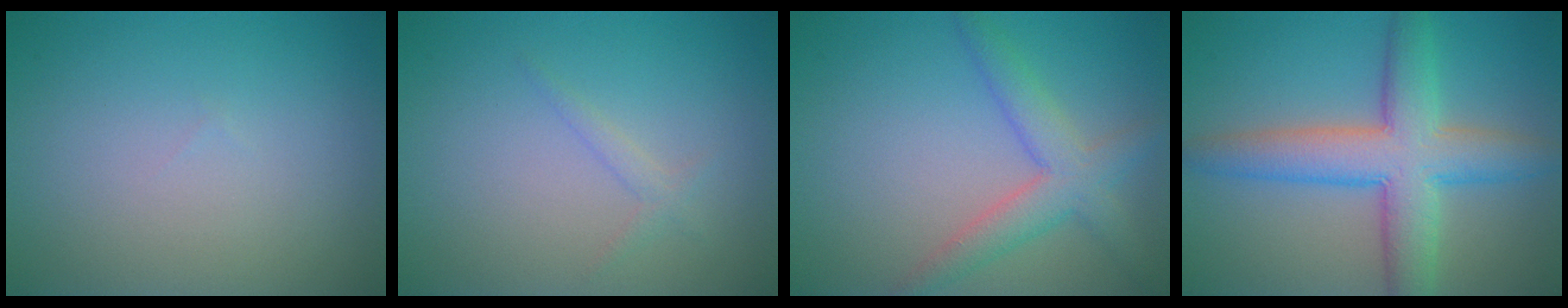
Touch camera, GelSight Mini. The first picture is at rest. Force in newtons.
{"total": 1.1, "press": 1.1, "slide": 0.1}
{"total": 3.8, "press": 3.8, "slide": 0.2}
{"total": 7.4, "press": 7.4, "slide": 0.1}